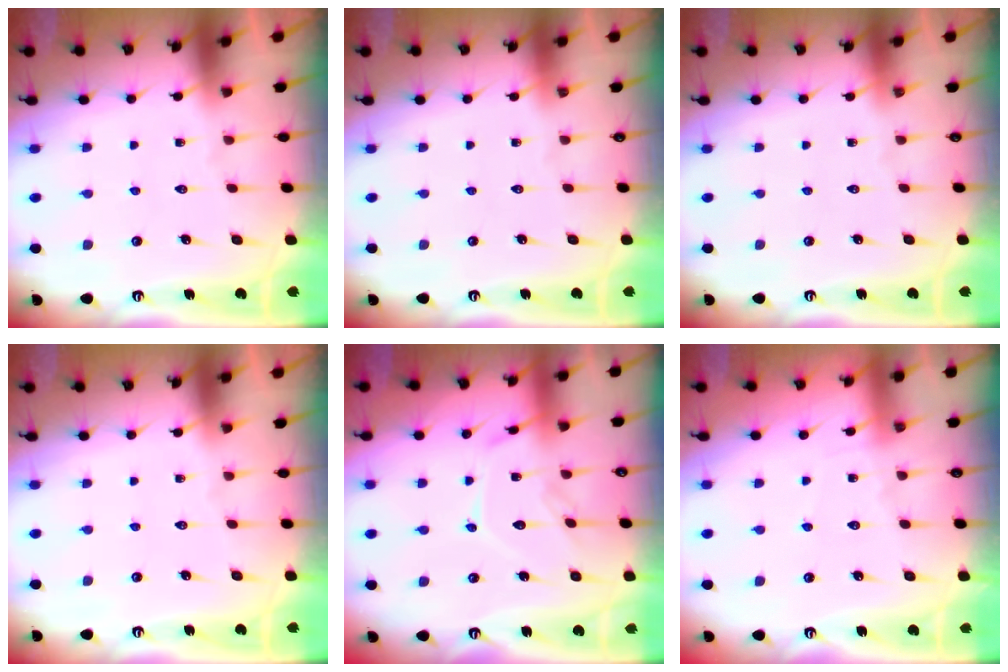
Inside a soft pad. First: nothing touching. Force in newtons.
{"total": 0.0}
{"total": 0.0}
{"total": 0.0}
{"total": 12.1, "press": 12.0, "slide": 0.4}
{"total": 5.1, "press": 5.1, "slide": 0.6}